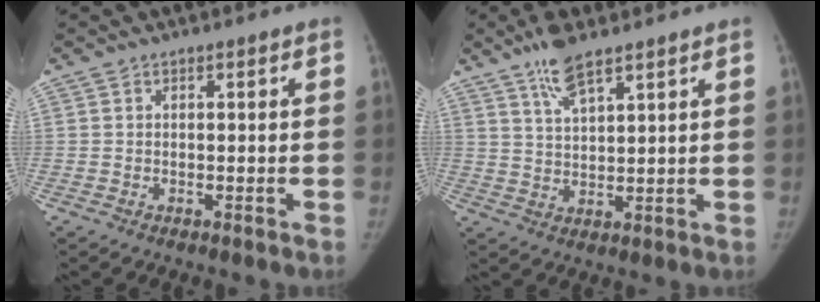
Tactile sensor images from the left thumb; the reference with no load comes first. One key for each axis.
{"total": 6.5, "fx": 4.7, "fy": 1.6, "fz": 4.2, "tx": -0.080, "ty": -0.020, "tz": 0.094}